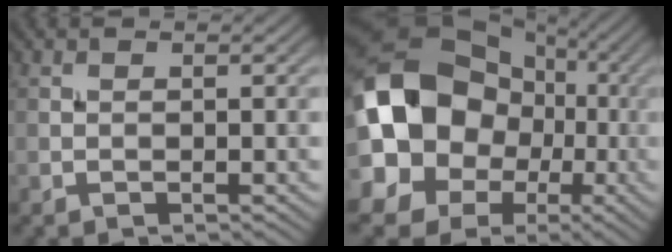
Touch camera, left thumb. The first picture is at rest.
{"total": 16.9, "force": [0.0, 13.6, 10.0], "torque": [-0.221, 0.000, -0.004]}